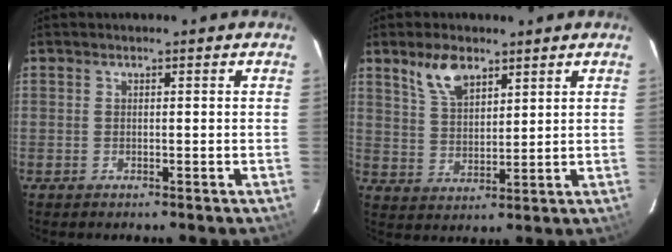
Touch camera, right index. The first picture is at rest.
{"total": 7.5, "force": [4.9, 3.5, 4.4], "torque": [-0.079, 0.009, 0.099]}